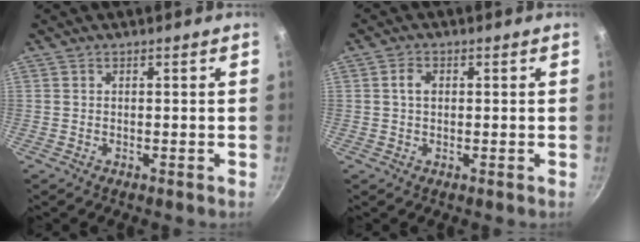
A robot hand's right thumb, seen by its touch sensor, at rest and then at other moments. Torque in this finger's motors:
{"motor_torque": [-0.42, 0.65, 0.52, 0.05, 0.03]}